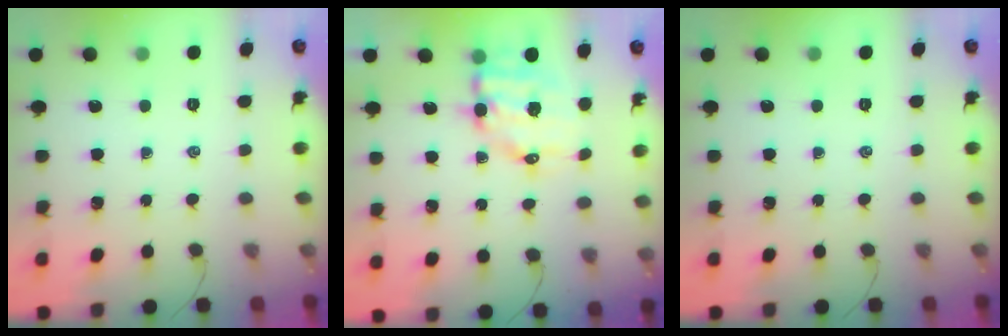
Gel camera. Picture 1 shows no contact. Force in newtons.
{"total": 9.3, "press": 9.1, "slide": 1.9}
{"total": 0.0}